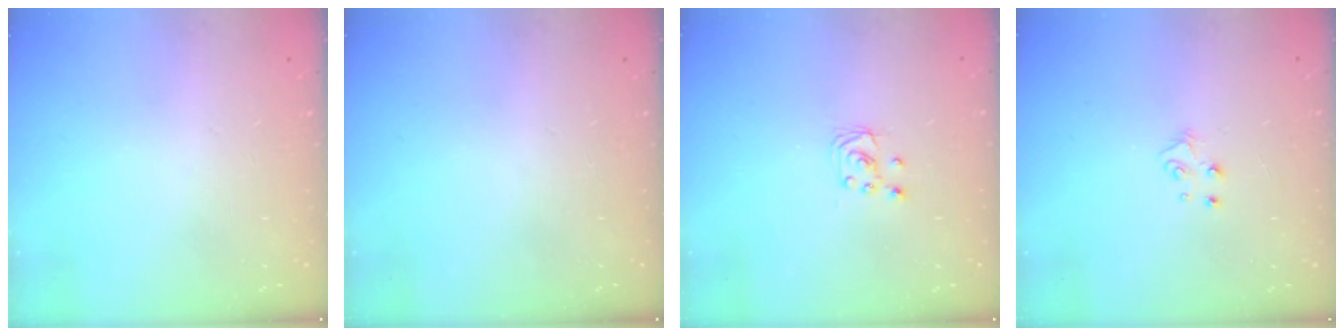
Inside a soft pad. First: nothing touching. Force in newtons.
{"total": 0.0}
{"total": 2.3, "press": 2.2, "slide": 0.3}
{"total": 4.0, "press": 4.0, "slide": 0.2}